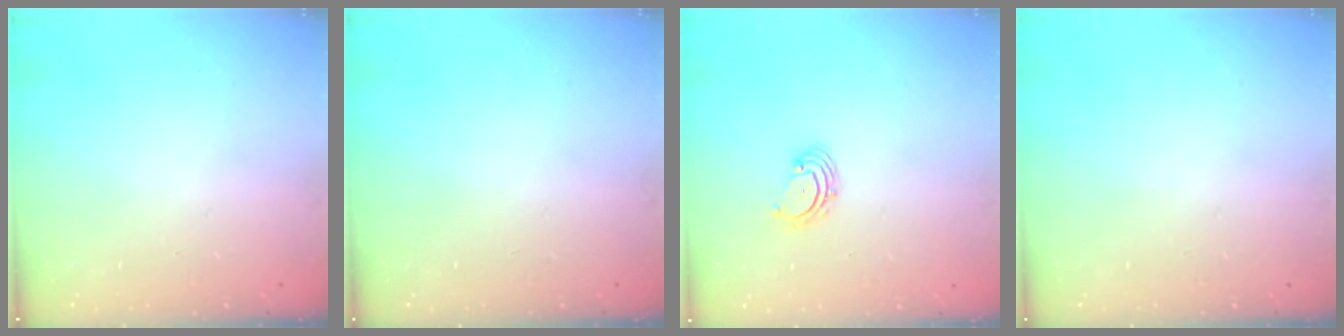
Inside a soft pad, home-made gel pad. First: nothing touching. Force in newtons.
{"total": 0.0}
{"total": 1.8, "press": 1.7, "slide": 0.7}
{"total": 0.0}